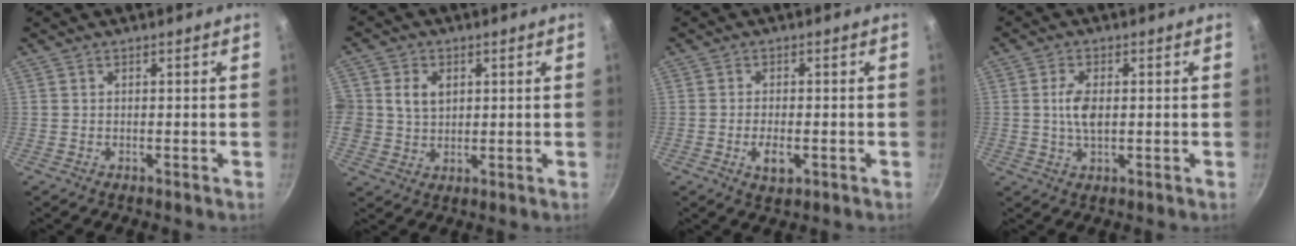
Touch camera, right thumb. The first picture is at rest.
{"total": 6.1, "force": [1.4, 5.0, 3.3], "torque": [-0.041, -0.002, 0.024]}
{"total": 4.2, "force": [-1.2, 2.0, 3.4], "torque": [-0.063, 0.001, -0.020]}
{"total": 5.1, "force": [0.4, 2.6, 4.3], "torque": [-0.082, 0.002, 0.005]}